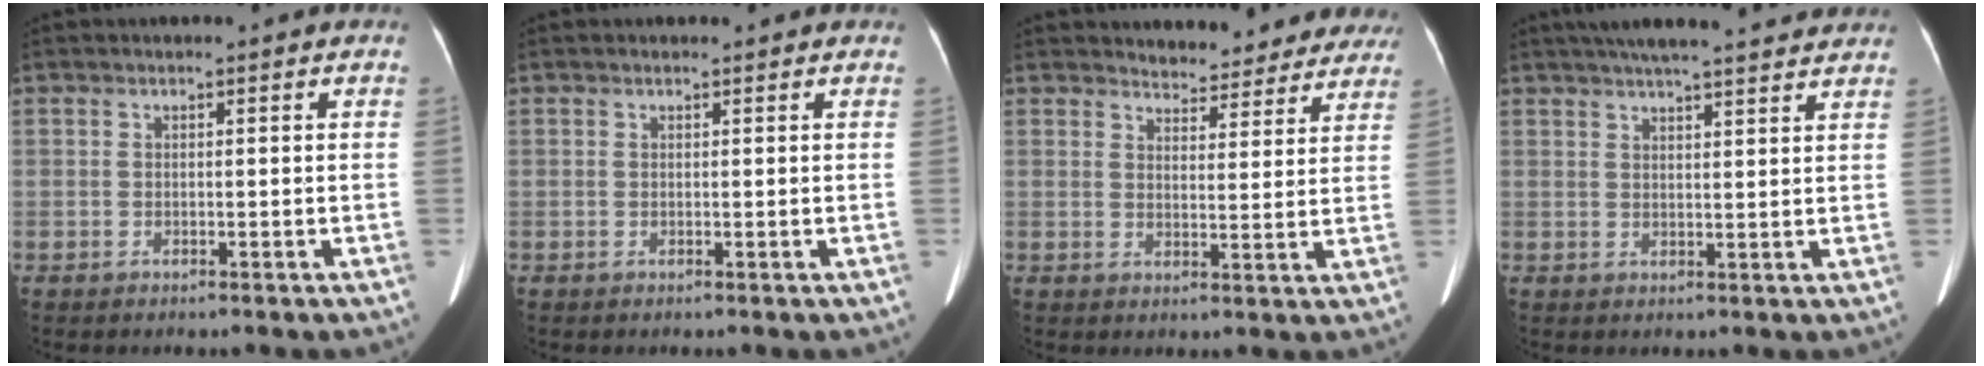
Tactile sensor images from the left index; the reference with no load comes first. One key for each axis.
{"total": 1.2, "fx": 1.1, "fy": 0.2, "fz": 0.3, "tx": -0.011, "ty": 0.011, "tz": 0.012}
{"total": 12.1, "fx": 11.5, "fy": 3.5, "fz": 1.6, "tx": 0.011, "ty": -0.009, "tz": 0.118}
{"total": 15.5, "fx": 13.6, "fy": 1.8, "fz": 7.2, "tx": -0.111, "ty": 0.038, "tz": 0.178}